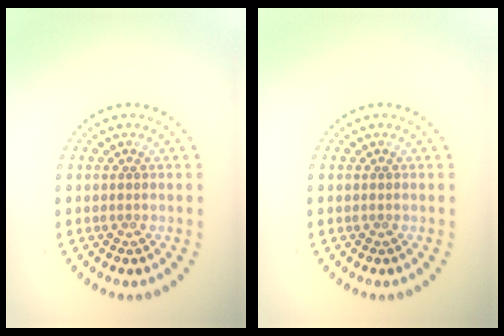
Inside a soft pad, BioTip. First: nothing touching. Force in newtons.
{"total": 0.0}